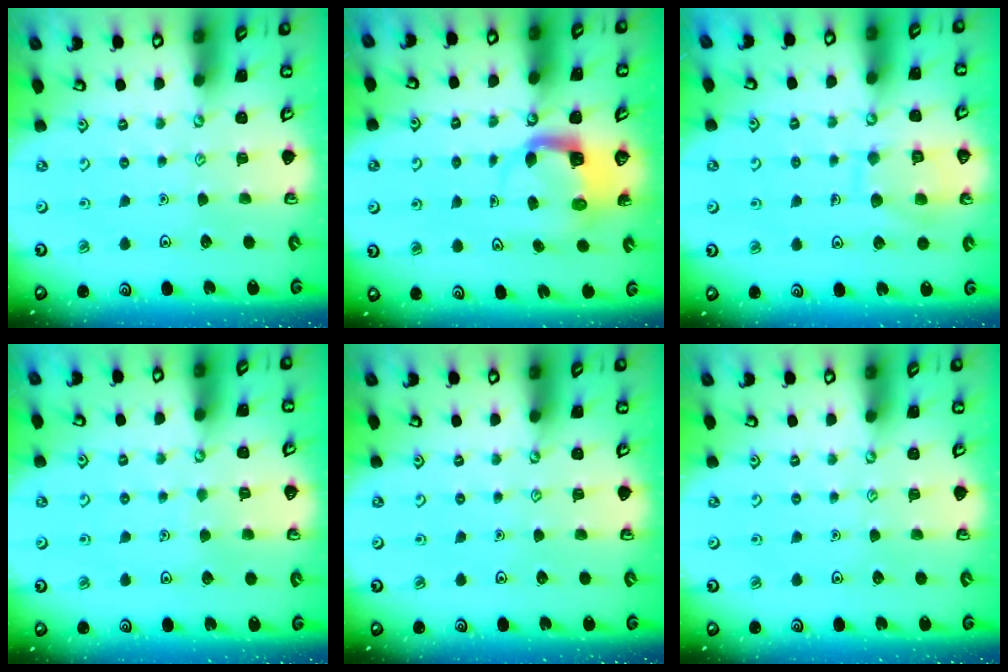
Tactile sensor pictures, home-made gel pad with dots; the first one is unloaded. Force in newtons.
{"total": 4.4, "press": 4.4, "slide": 0.3}
{"total": 9.9, "press": 9.8, "slide": 0.9}
{"total": 2.9, "press": 2.9, "slide": 0.3}
{"total": 0.0}
{"total": 0.0}